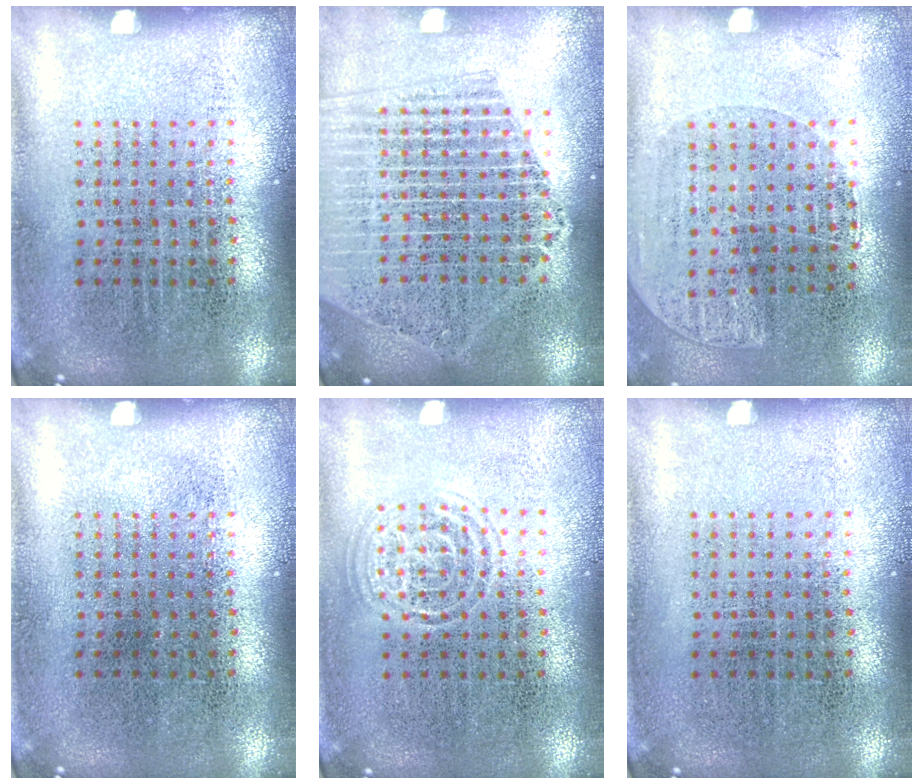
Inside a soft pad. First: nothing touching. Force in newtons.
{"total": 2.1, "press": 1.9, "slide": 0.8}
{"total": 1.1, "press": 1.0, "slide": 0.5}
{"total": 0.0}
{"total": 1.5, "press": 1.5, "slide": 0.3}
{"total": 0.0}